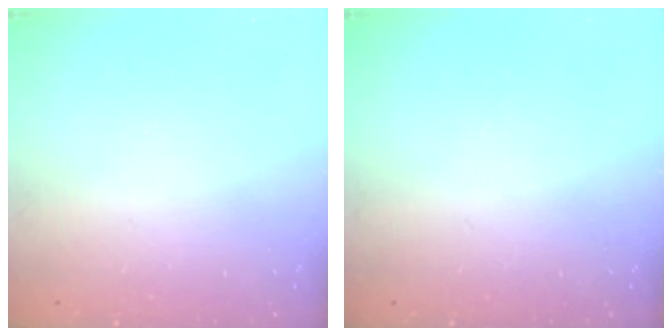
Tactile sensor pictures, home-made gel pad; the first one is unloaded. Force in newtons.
{"total": 0.0}